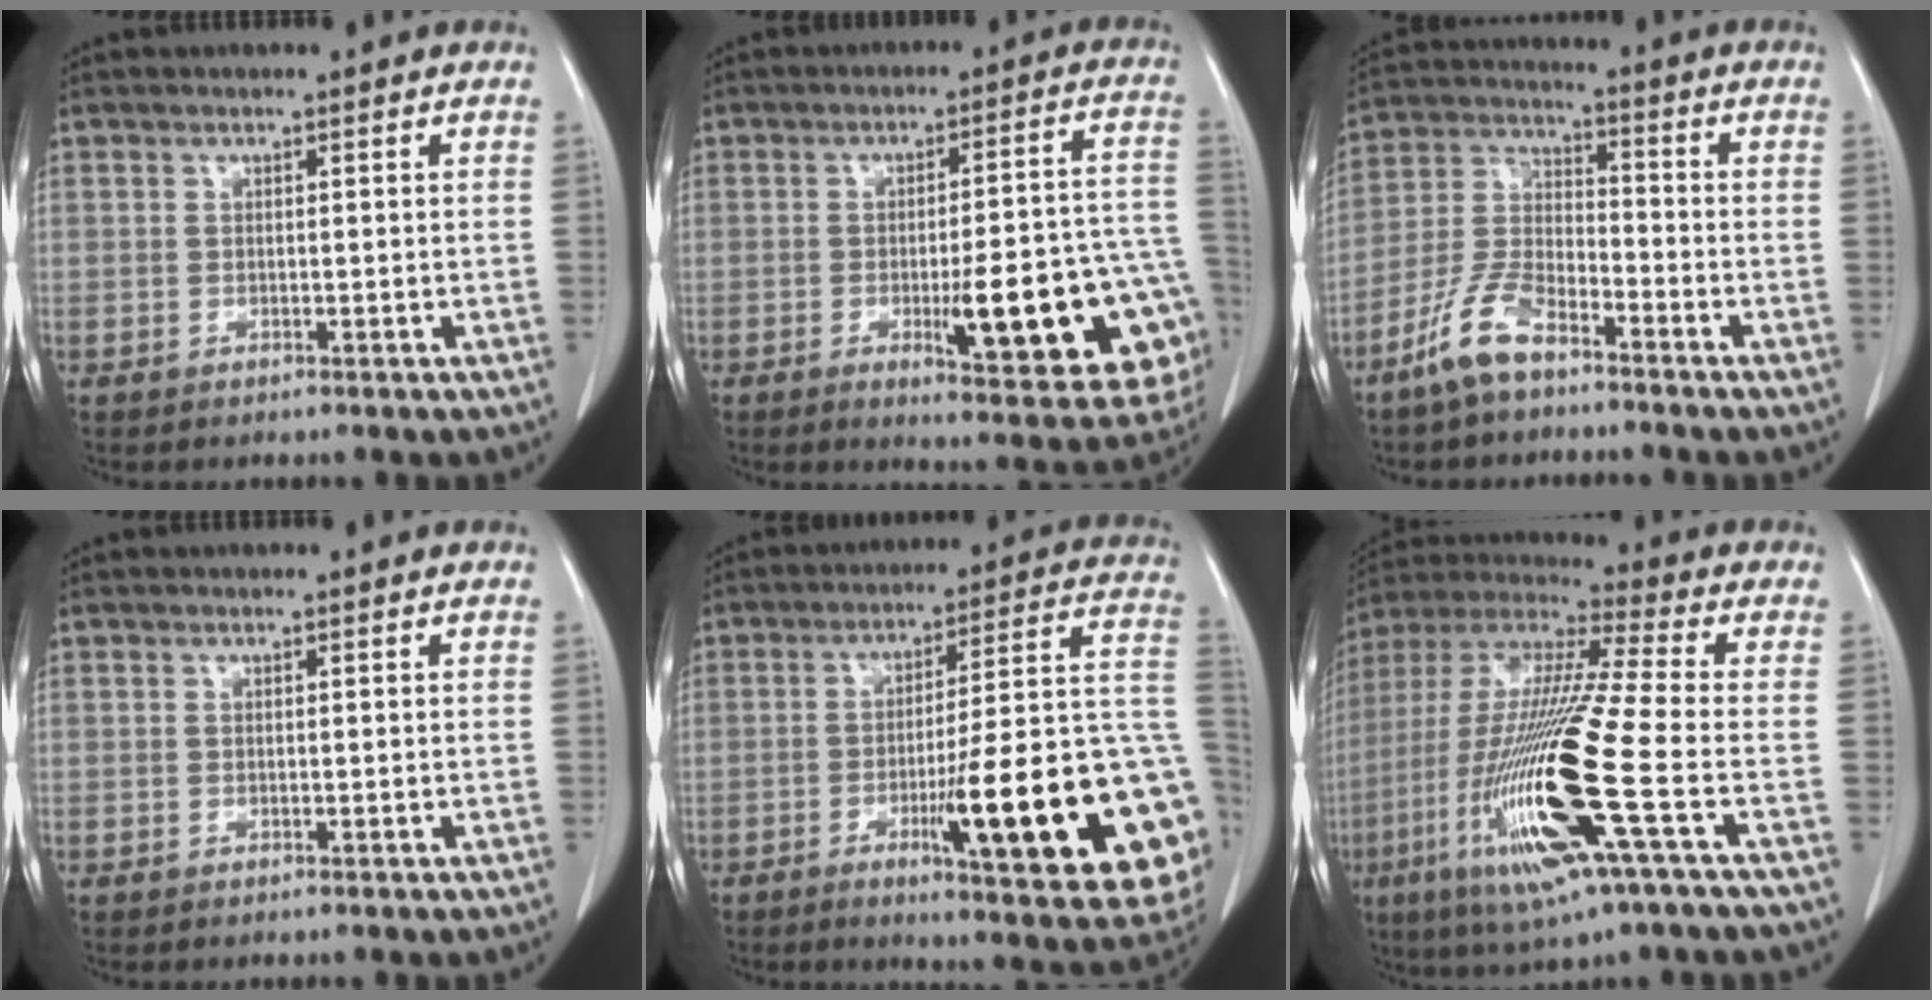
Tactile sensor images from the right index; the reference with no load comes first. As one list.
[{"total": 18.7, "force": [-5.3, 3.6, 17.6], "torque": [-0.139, 0.021, -0.051]}, {"total": 8.5, "force": [-6.2, 2.7, 5.2], "torque": [-0.123, -0.006, -0.130]}, {"total": 0.0}, {"total": 24.9, "force": [-6.8, 2.8, 23.8], "torque": [-0.224, 0.006, -0.089]}, {"total": 22.0, "force": [-6.6, 0.7, 21.0], "torque": [-0.456, -0.034, -0.131]}]